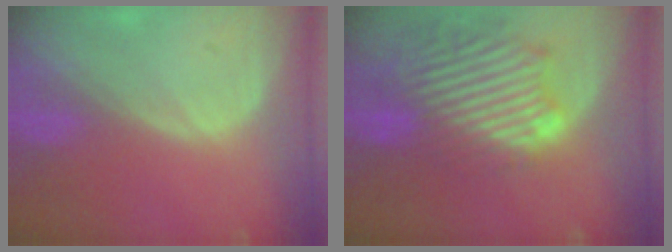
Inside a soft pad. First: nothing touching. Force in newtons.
{"total": 13.3, "press": 11.7, "slide": 6.4}